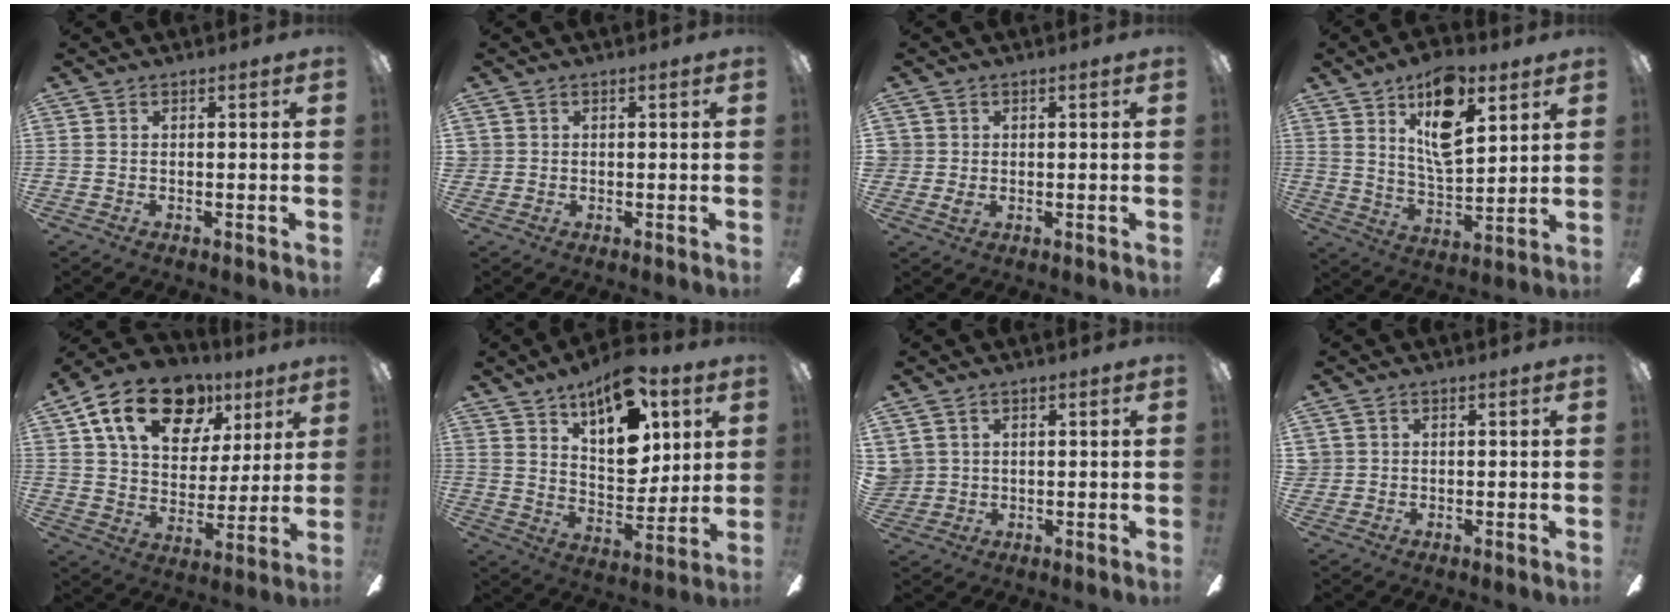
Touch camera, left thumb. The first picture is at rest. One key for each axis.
{"total": 1.0, "fx": 0.3, "fy": 1.0, "fz": 0.0, "tx": -0.001, "ty": 0.002, "tz": 0.005}
{"total": 2.6, "fx": 0.2, "fy": 2.4, "fz": 0.7, "tx": -0.008, "ty": 0.001, "tz": 0.004}
{"total": 15.2, "fx": 8.9, "fy": 6.2, "fz": 10.6, "tx": -0.173, "ty": -0.034, "tz": 0.150}
{"total": 20.1, "fx": 11.2, "fy": 12.1, "fz": 11.5, "tx": -0.193, "ty": -0.044, "tz": 0.201}
{"total": 18.3, "fx": 11.1, "fy": 8.6, "fz": 11.6, "tx": -0.184, "ty": -0.059, "tz": 0.196}
{"total": 3.6, "fx": 1.9, "fy": 3.0, "fz": -0.2, "tx": -0.003, "ty": -0.003, "tz": 0.038}
{"total": 1.6, "fx": 0.6, "fy": 1.5, "fz": 0.0, "tx": -0.003, "ty": 0.002, "tz": 0.011}